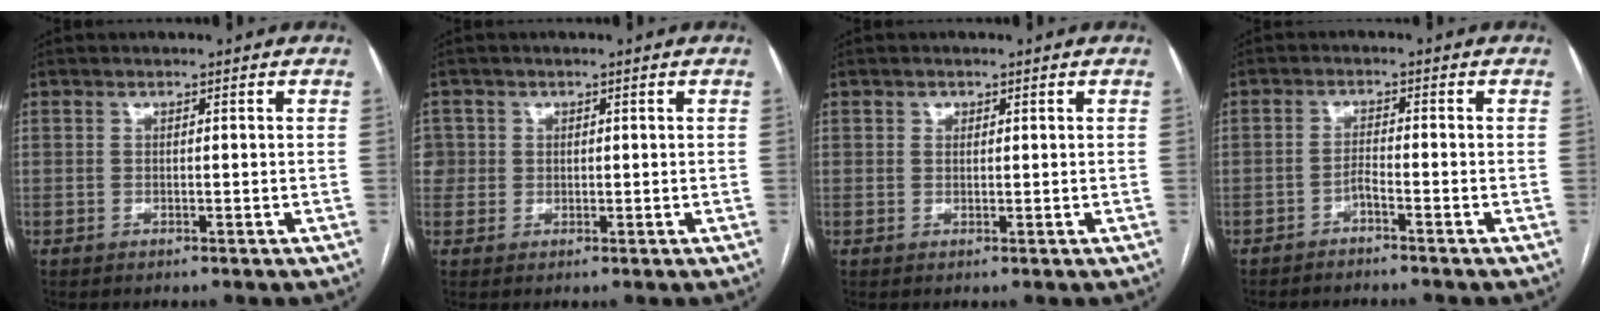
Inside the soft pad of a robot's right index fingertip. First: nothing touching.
{"total": 3.2, "force": [0.5, 3.2, 0.2], "torque": [0.007, 0.011, 0.012]}
{"total": 0.9, "force": [0.4, 0.8, 0.2], "torque": [0.003, 0.000, 0.004]}
{"total": 2.9, "force": [-2.5, -0.5, 1.5], "torque": [-0.022, 0.003, -0.041]}